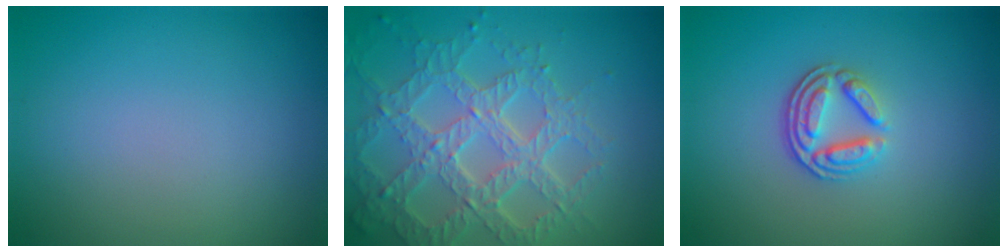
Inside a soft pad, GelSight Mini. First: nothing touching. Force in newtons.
{"total": 7.5, "press": 5.3, "slide": 5.2}
{"total": 3.5, "press": 2.6, "slide": 2.4}